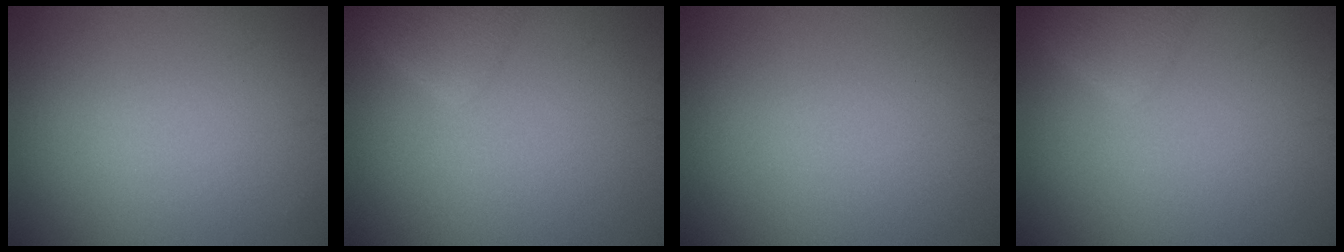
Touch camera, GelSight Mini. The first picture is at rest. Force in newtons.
{"total": 2.0, "press": 2.0, "slide": 0.1}
{"total": 0.0}
{"total": 2.0, "press": 2.0, "slide": 0.1}